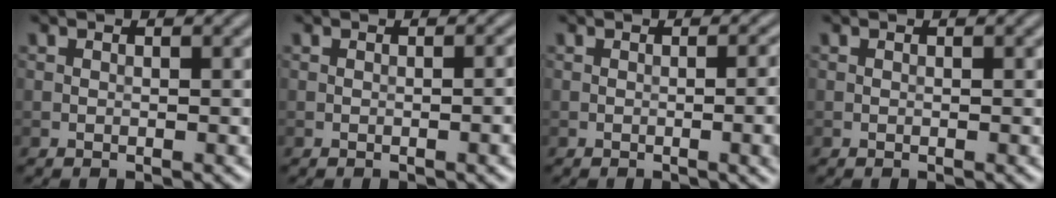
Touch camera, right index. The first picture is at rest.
{"total": 2.7, "force": [-0.4, 0.8, 2.6], "torque": [-0.025, 0.001, -0.006]}
{"total": 5.8, "force": [-0.7, 2.4, 5.3], "torque": [-0.046, -0.007, -0.003]}
{"total": 0.0}